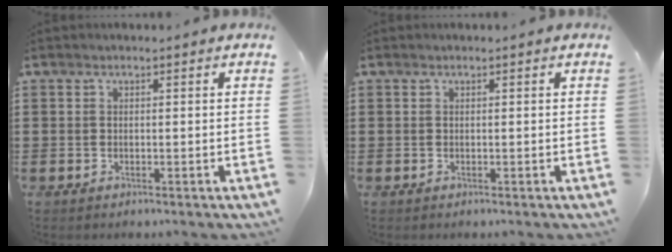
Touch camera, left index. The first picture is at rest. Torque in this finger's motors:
{"motor_torque": [1.25, 0.89, 0.00, 0.00]}